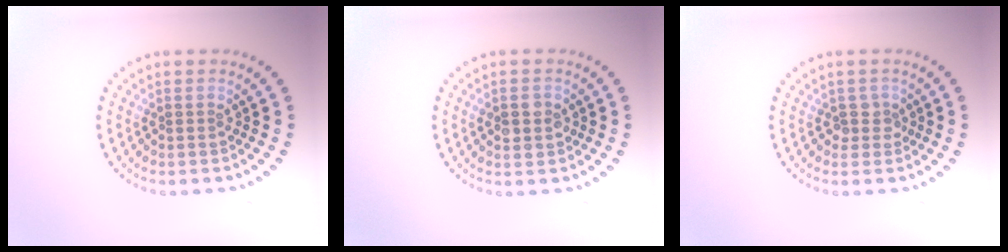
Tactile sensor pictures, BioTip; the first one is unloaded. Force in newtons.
{"total": 1.9, "press": 1.9, "slide": 0.2}
{"total": 1.5, "press": 1.1, "slide": 0.9}